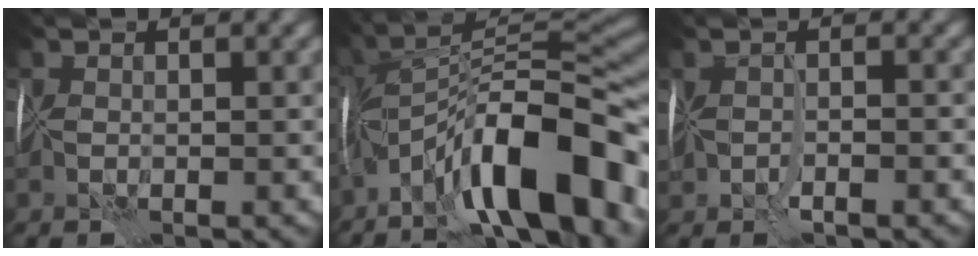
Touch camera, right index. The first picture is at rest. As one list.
[{"total": 12.4, "force": [-6.9, 2.5, 10.0], "torque": [-0.143, 0.021, -0.121]}, {"total": 1.2, "force": [-1.0, -0.6, 0.3], "torque": [-0.006, -0.007, -0.020]}]